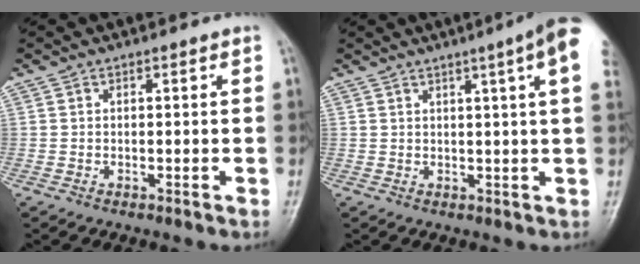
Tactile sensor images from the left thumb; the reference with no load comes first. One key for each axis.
{"total": 10.1, "fx": 4.9, "fy": 0.1, "fz": 8.8, "tx": -0.110, "ty": 0.002, "tz": 0.047}